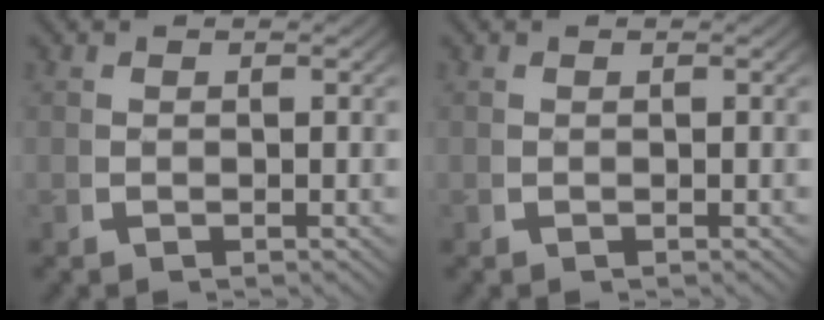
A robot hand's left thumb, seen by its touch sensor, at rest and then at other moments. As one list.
[{"total": 0.0}]